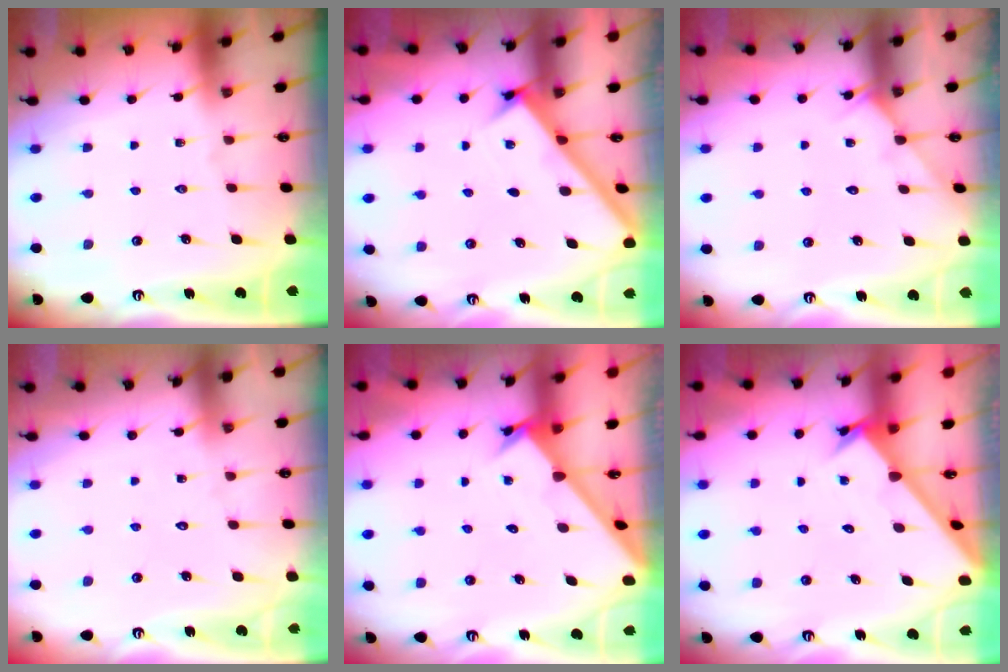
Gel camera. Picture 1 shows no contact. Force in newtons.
{"total": 2.6, "press": 2.6, "slide": 0.3}
{"total": 4.3, "press": 4.3, "slide": 0.6}
{"total": 4.3, "press": 4.2, "slide": 0.3}
{"total": 1.4, "press": 1.4, "slide": 0.1}
{"total": 1.4, "press": 1.4, "slide": 0.1}